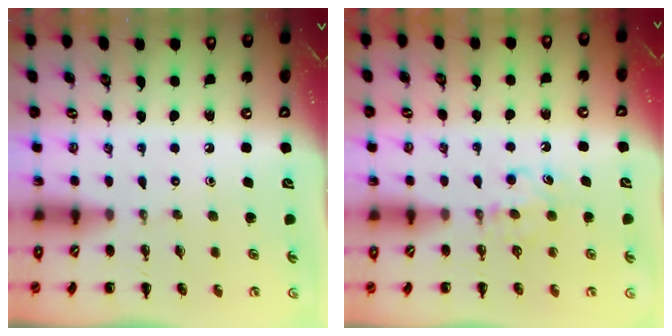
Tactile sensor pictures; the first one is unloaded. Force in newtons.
{"total": 5.2, "press": 5.0, "slide": 1.6}